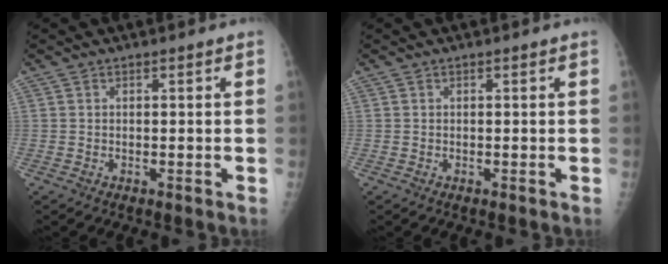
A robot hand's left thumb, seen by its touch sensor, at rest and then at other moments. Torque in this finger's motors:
{"motor_torque": [0.00, 0.00, -0.03, -0.03, 0.00]}